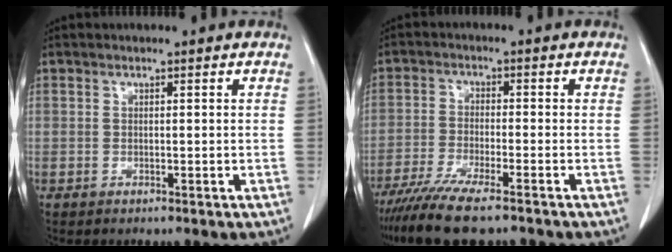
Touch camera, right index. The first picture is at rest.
{"total": 10.5, "force": [-8.2, 1.3, 6.3], "torque": [-0.107, -0.026, -0.137]}